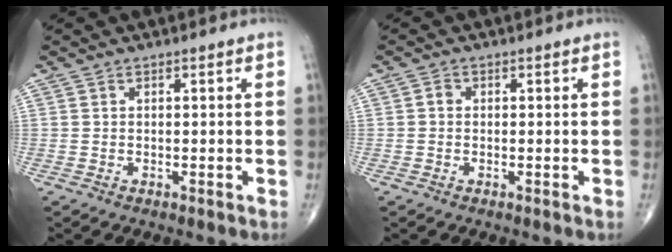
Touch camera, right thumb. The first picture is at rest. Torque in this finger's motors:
{"motor_torque": [0.15, 0.92, -0.14, -0.30, 0.03]}